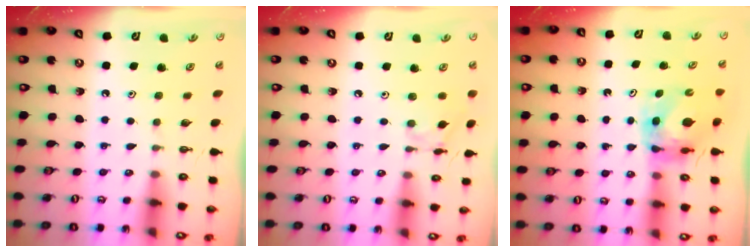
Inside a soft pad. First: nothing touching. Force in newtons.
{"total": 8.2, "press": 8.2, "slide": 0.5}
{"total": 7.0, "press": 7.0, "slide": 0.6}